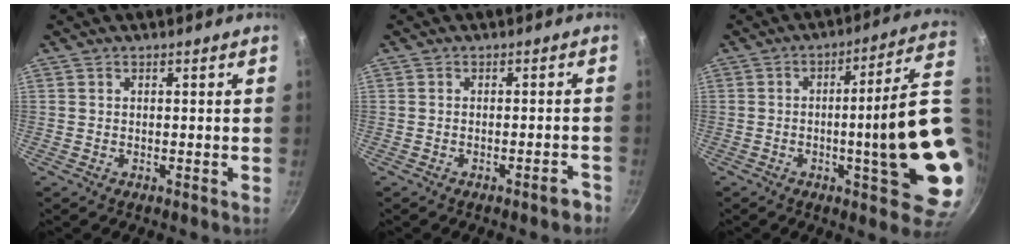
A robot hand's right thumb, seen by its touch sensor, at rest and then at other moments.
{"total": 2.8, "force": [-1.9, 0.6, 1.9], "torque": [-0.017, 0.024, -0.016]}
{"total": 19.7, "force": [-1.6, 3.2, 19.3], "torque": [-0.242, 0.008, -0.019]}